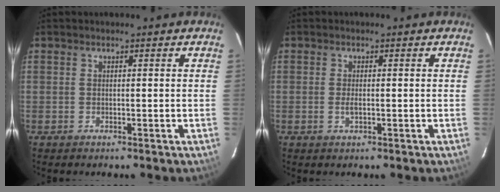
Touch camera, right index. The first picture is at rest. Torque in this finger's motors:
{"motor_torque": [0.04, 0.10, -0.01, 0.00]}